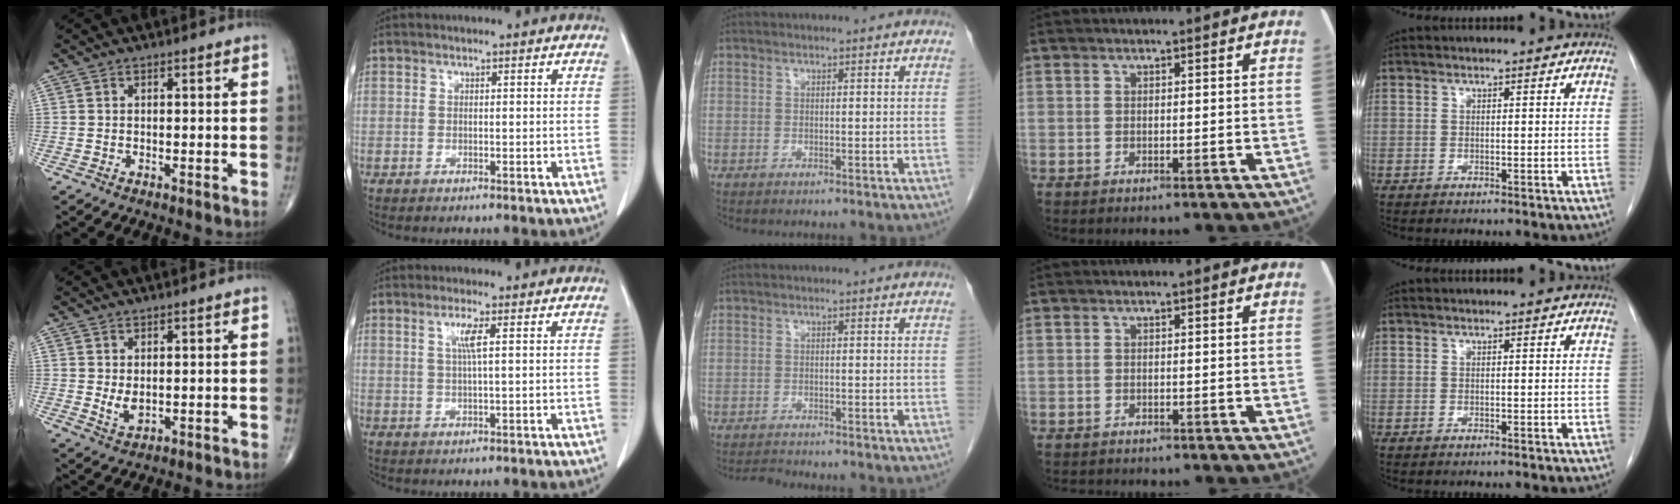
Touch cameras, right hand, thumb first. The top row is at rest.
{"thumb": {"total": 2.8, "force": [0.4, 1.6, 2.3], "torque": [-0.038, -0.009, 0.015]}, "index": {"total": 3.1, "force": [1.0, -0.2, 2.9], "torque": [-0.060, 0.000, 0.019]}, "middle": {"total": 1.3, "force": [-1.3, 0.0, 0.0], "torque": [-0.003, -0.008, -0.020]}, "ring": {"total": 1.9, "force": [-1.7, 0.5, 0.5], "torque": [-0.011, -0.006, -0.020]}}